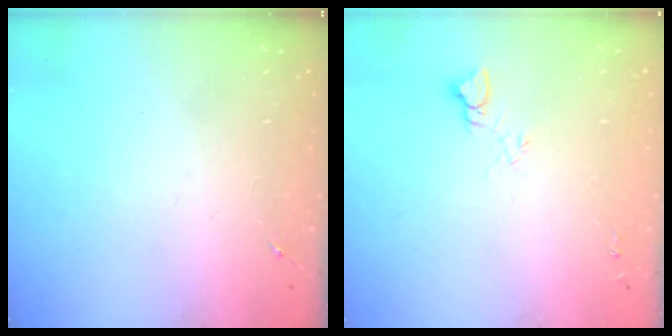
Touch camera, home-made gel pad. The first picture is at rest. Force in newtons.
{"total": 6.0, "press": 6.0, "slide": 0.4}